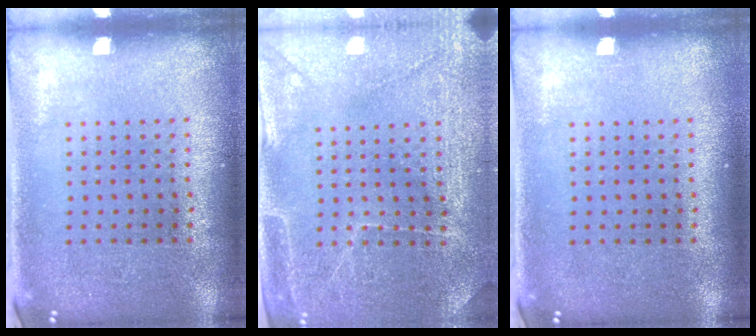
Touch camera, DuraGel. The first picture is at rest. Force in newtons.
{"total": 3.0, "press": 3.0, "slide": 0.2}
{"total": 0.0}